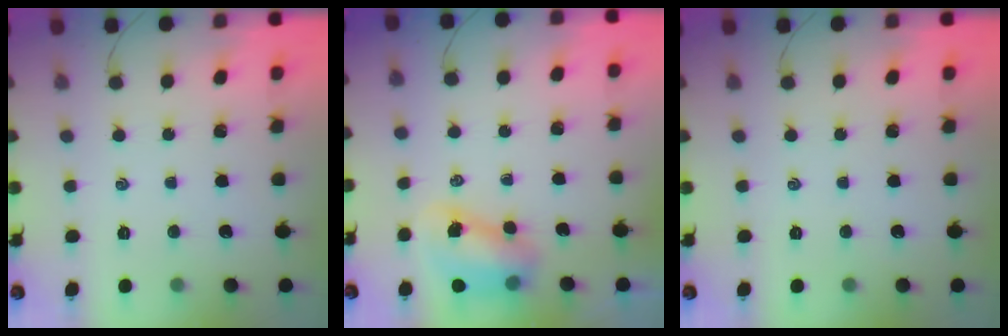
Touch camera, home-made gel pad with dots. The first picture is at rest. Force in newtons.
{"total": 7.4, "press": 7.3, "slide": 1.1}
{"total": 0.0}